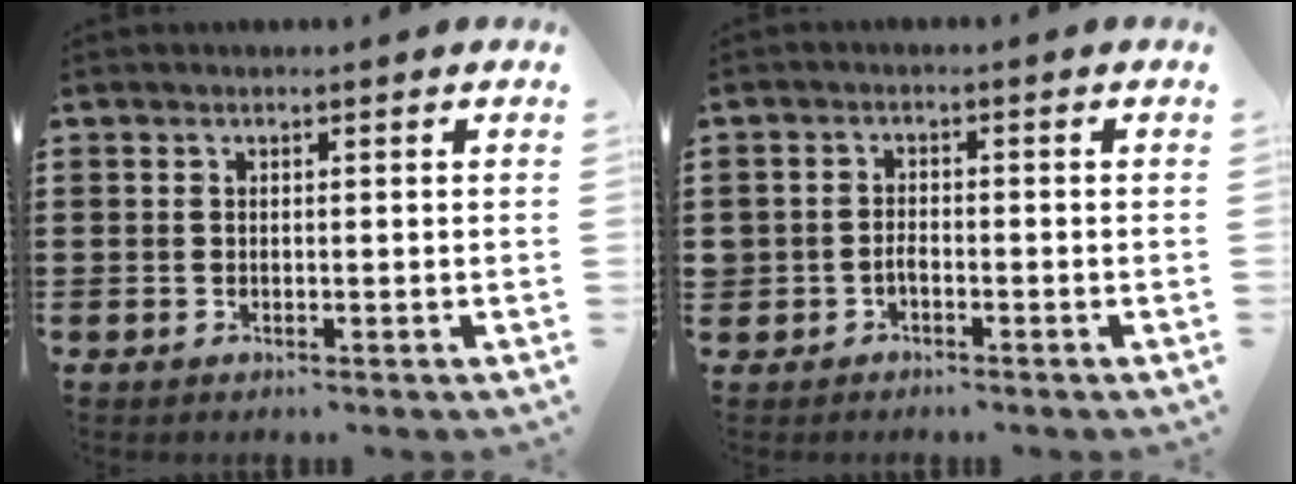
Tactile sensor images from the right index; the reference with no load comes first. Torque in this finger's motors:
{"motor_torque": [0.60, 0.66, 0.17, 0.06]}